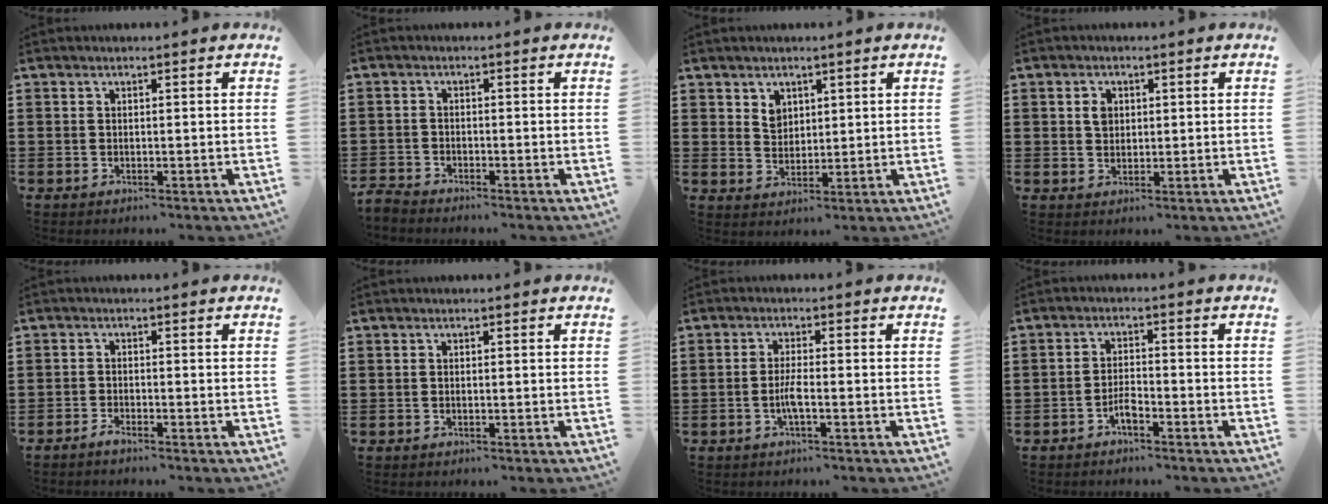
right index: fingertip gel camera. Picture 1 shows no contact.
{"total": 2.0, "force": [-2.0, 0.2, 0.0], "torque": [-0.005, 0.001, -0.043]}
{"total": 3.1, "force": [1.9, 2.3, 0.8], "torque": [-0.017, 0.005, 0.034]}
{"total": 2.4, "force": [0.6, 1.8, 1.4], "torque": [-0.033, 0.010, 0.010]}
{"total": 1.3, "force": [-1.3, 0.0, 0.3], "torque": [-0.008, -0.001, -0.024]}
{"total": 0.0}
{"total": 3.1, "force": [-1.1, 0.4, 2.9], "torque": [-0.067, -0.004, -0.026]}
{"total": 2.8, "force": [-1.9, 0.9, 1.8], "torque": [-0.044, 0.004, -0.040]}